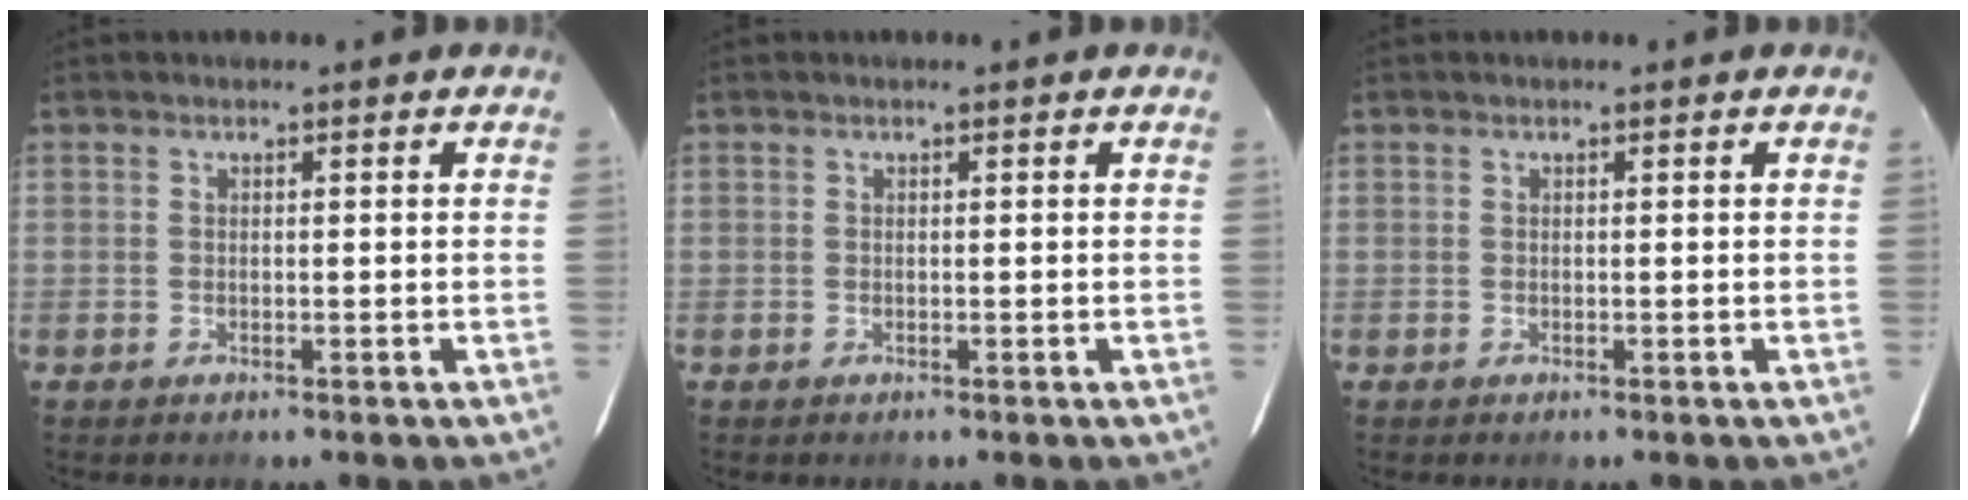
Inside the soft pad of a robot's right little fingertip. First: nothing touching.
{"total": 0.0}
{"total": 0.0}